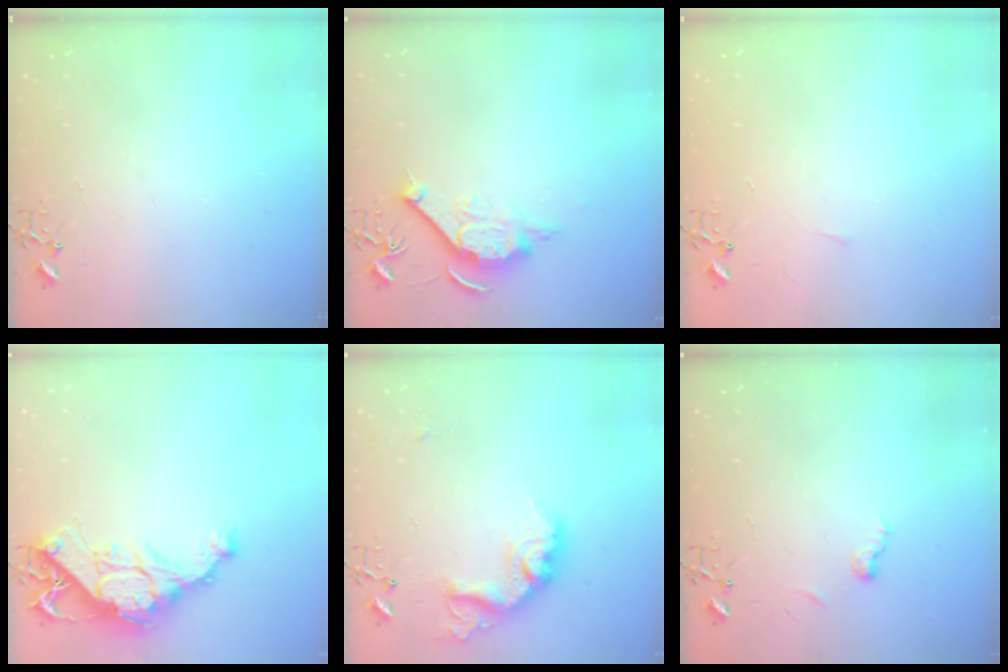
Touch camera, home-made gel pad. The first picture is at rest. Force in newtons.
{"total": 10.7, "press": 10.7, "slide": 1.1}
{"total": 3.3, "press": 3.2, "slide": 0.5}
{"total": 13.4, "press": 13.4, "slide": 1.1}
{"total": 16.9, "press": 16.9, "slide": 1.2}
{"total": 5.5, "press": 5.5, "slide": 0.6}